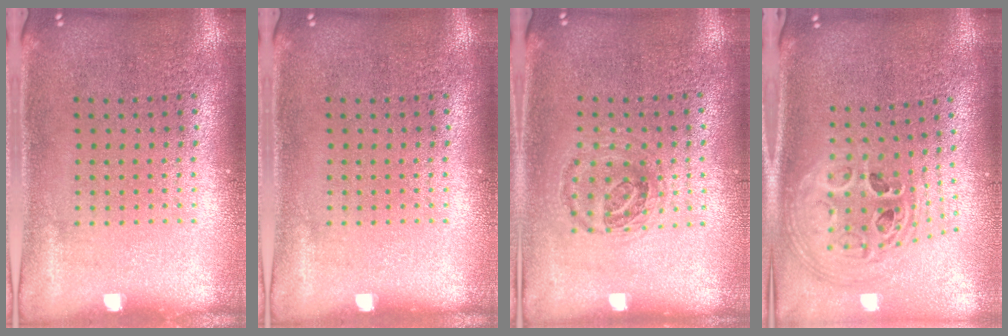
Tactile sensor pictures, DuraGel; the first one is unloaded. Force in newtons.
{"total": 0.0}
{"total": 1.0, "press": 1.0, "slide": 0.3}
{"total": 2.6, "press": 1.9, "slide": 1.8}